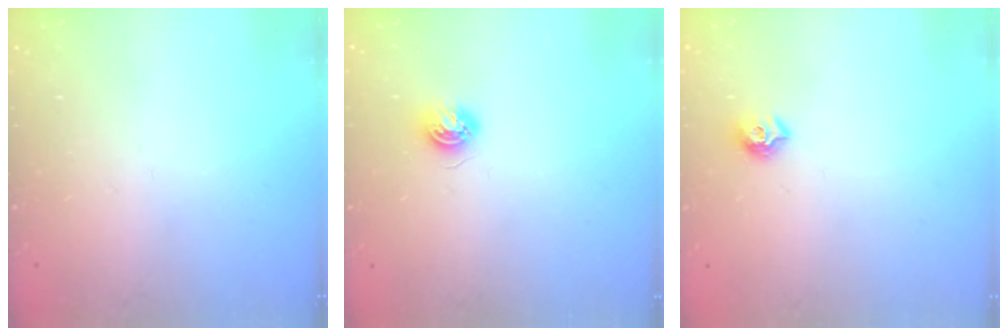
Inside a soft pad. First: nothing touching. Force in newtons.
{"total": 4.5, "press": 4.5, "slide": 0.6}
{"total": 7.9, "press": 7.8, "slide": 0.7}